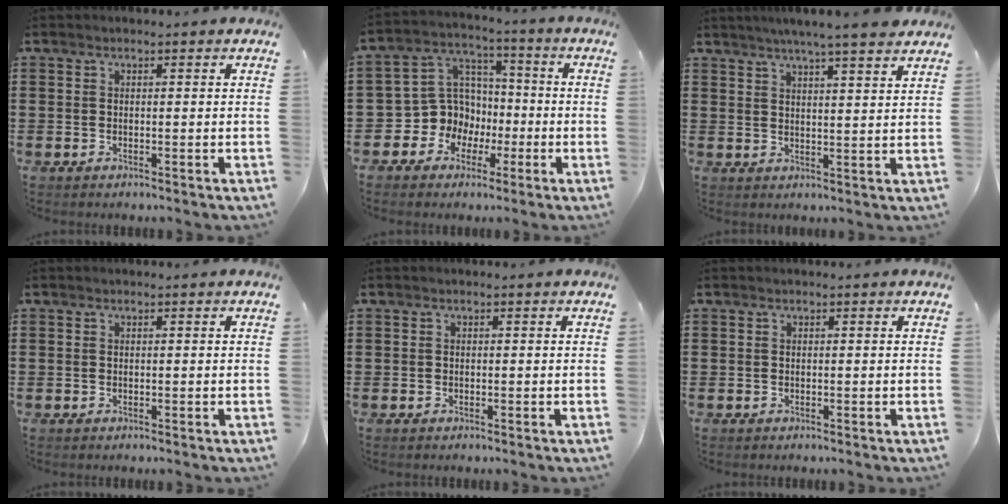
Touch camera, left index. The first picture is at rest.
{"total": 8.8, "force": [-1.7, 8.5, 1.7], "torque": [-0.088, 0.001, -0.031]}
{"total": 4.6, "force": [4.0, -0.5, 2.1], "torque": [-0.053, -0.011, 0.070]}
{"total": 0.0}
{"total": 0.0}
{"total": 0.0}